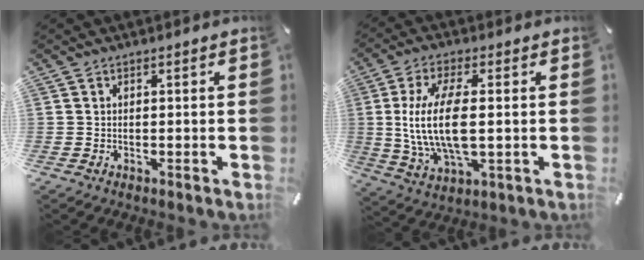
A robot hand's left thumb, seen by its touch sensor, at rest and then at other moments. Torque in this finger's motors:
{"motor_torque": [2.52, 2.49, 2.14, -0.33, 0.55]}